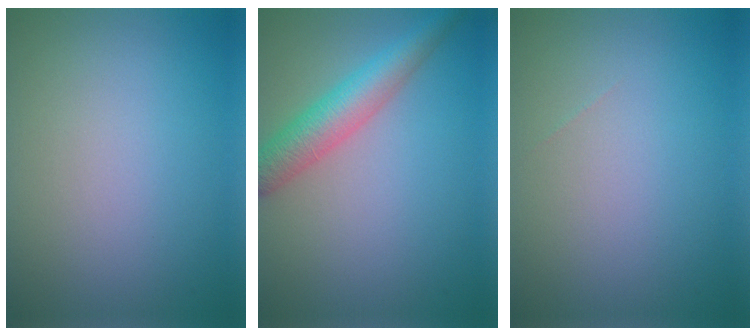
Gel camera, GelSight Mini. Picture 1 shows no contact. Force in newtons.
{"total": 4.7, "press": 4.7, "slide": 0.1}
{"total": 0.0}